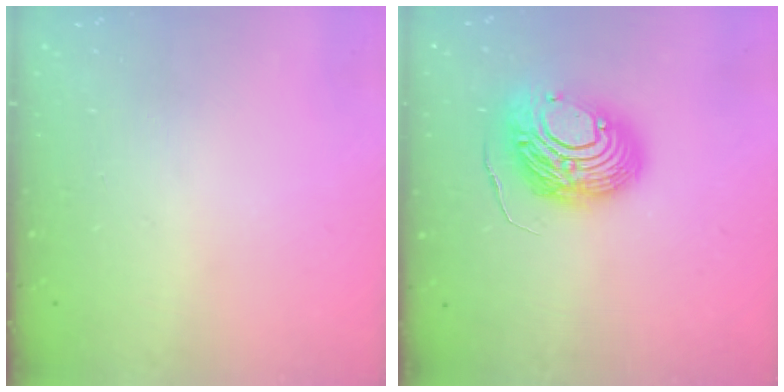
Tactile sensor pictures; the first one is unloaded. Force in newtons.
{"total": 14.1, "press": 14.1, "slide": 1.2}